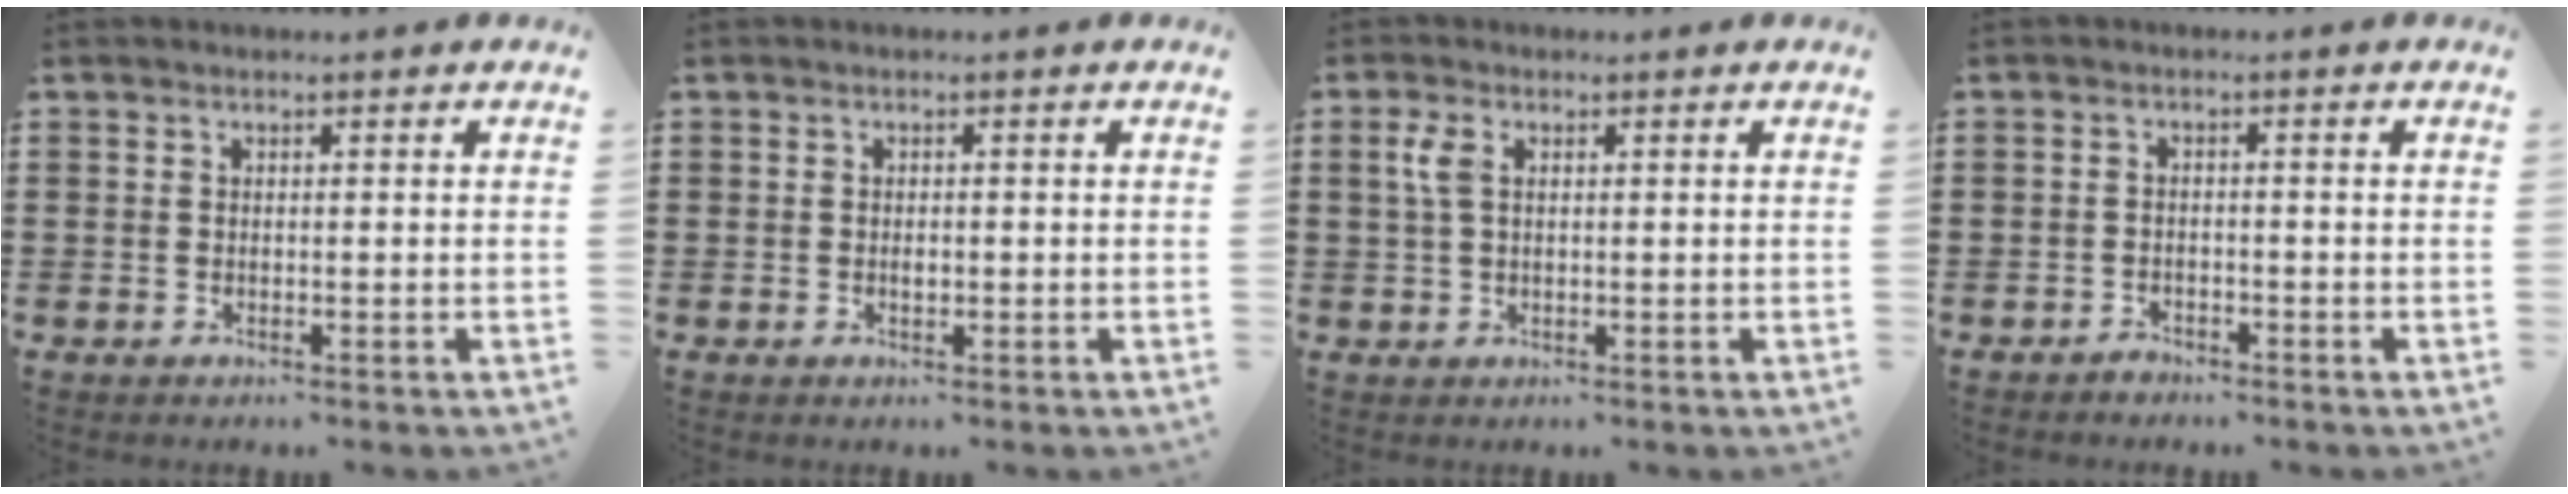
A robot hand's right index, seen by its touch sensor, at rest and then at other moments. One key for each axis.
{"total": 0.9, "fx": -0.1, "fy": 0.5, "fz": 0.8, "tx": -0.016, "ty": 0.000, "tz": -0.002}
{"total": 3.1, "fx": 0.8, "fy": 1.6, "fz": 2.6, "tx": -0.064, "ty": 0.006, "tz": 0.011}
{"total": 1.3, "fx": -1.3, "fy": 0.3, "fz": 0.1, "tx": -0.007, "ty": -0.001, "tz": -0.027}